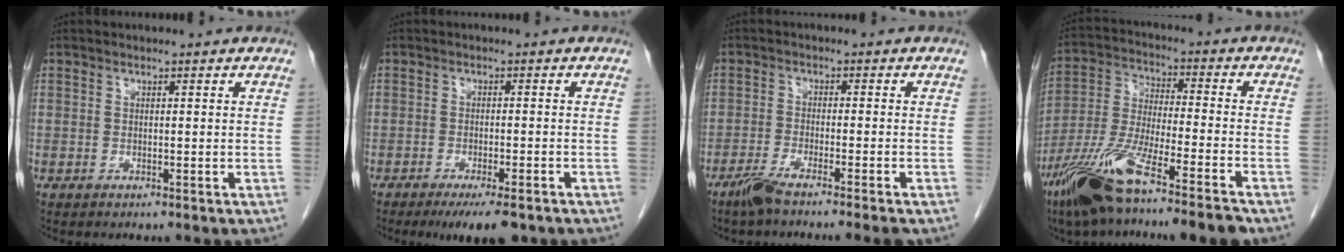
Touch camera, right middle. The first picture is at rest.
{"total": 6.9, "force": [-5.0, 1.6, 4.4], "torque": [-0.057, -0.011, -0.072]}
{"total": 5.7, "force": [-4.5, -0.7, 3.5], "torque": [-0.061, -0.014, -0.082]}
{"total": 15.1, "force": [-10.5, 0.8, 10.8], "torque": [-0.228, -0.032, -0.196]}